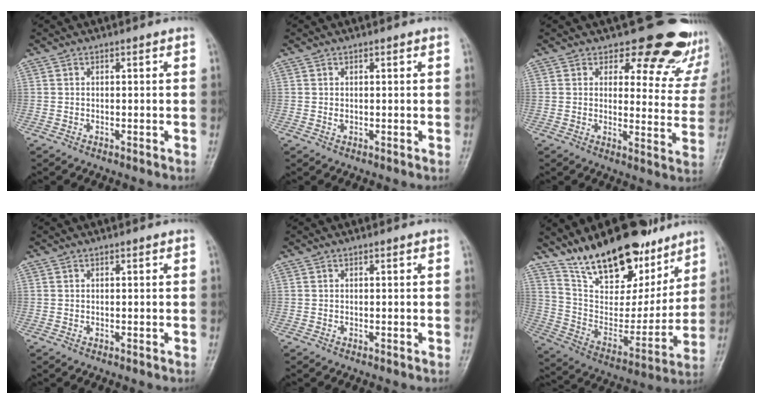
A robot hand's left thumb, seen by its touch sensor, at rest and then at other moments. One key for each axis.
{"total": 0.7, "fx": 0.3, "fy": 0.5, "fz": 0.4, "tx": -0.003, "ty": -0.001, "tz": 0.004}
{"total": 17.0, "fx": 14.5, "fy": 7.3, "fz": 5.1, "tx": -0.001, "ty": -0.109, "tz": 0.147}
{"total": 0.0}
{"total": 0.0}
{"total": 23.0, "fx": 16.7, "fy": 10.2, "fz": 12.1, "tx": -0.150, "ty": -0.079, "tz": 0.285}